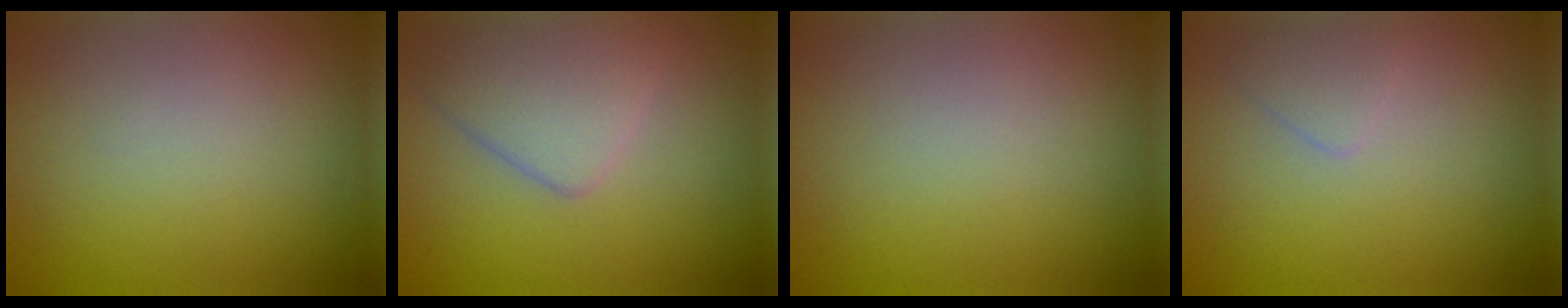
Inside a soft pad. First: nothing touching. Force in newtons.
{"total": 4.2, "press": 4.2, "slide": 0.0}
{"total": 0.0}
{"total": 1.2, "press": 1.2, "slide": 0.0}